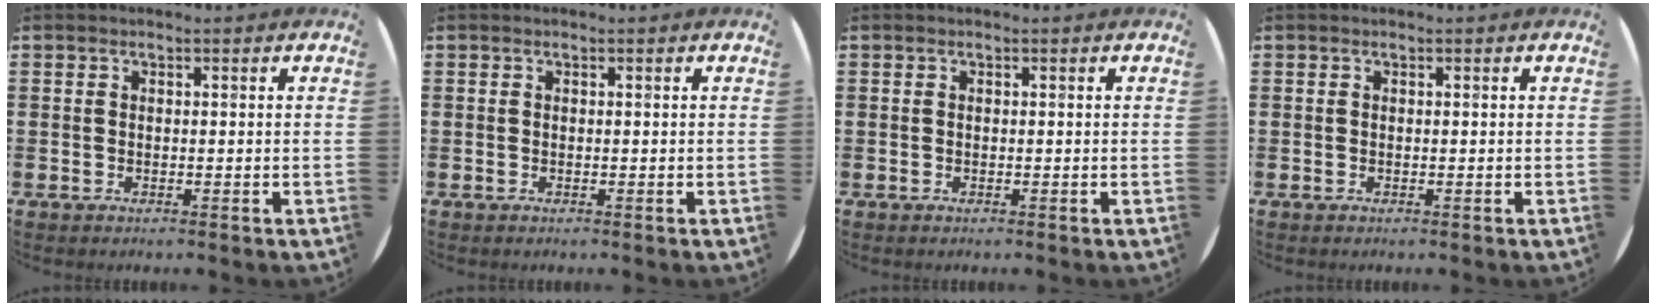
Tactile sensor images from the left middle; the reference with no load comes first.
{"total": 0.0}
{"total": 0.0}
{"total": 0.0}